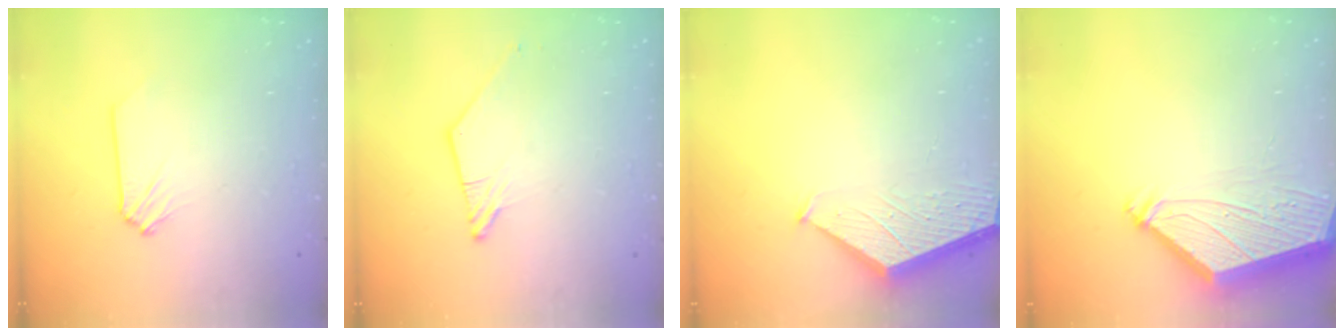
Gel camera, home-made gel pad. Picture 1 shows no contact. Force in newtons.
{"total": 1.3, "press": 1.2, "slide": 0.3}
{"total": 1.9, "press": 1.9, "slide": 0.2}
{"total": 3.9, "press": 3.9, "slide": 0.5}